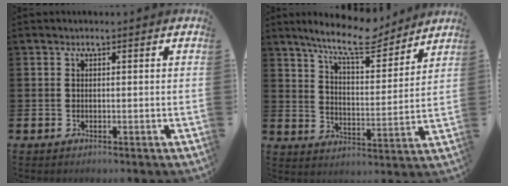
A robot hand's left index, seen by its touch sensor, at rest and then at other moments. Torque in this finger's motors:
{"motor_torque": [1.13, -1.02, 0.87, 0.21]}